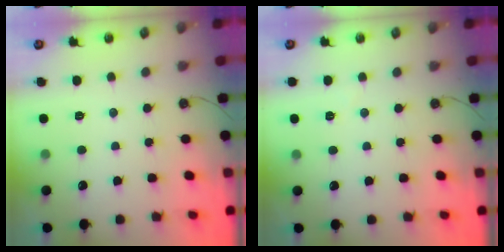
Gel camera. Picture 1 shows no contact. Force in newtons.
{"total": 1.6, "press": 1.4, "slide": 0.6}